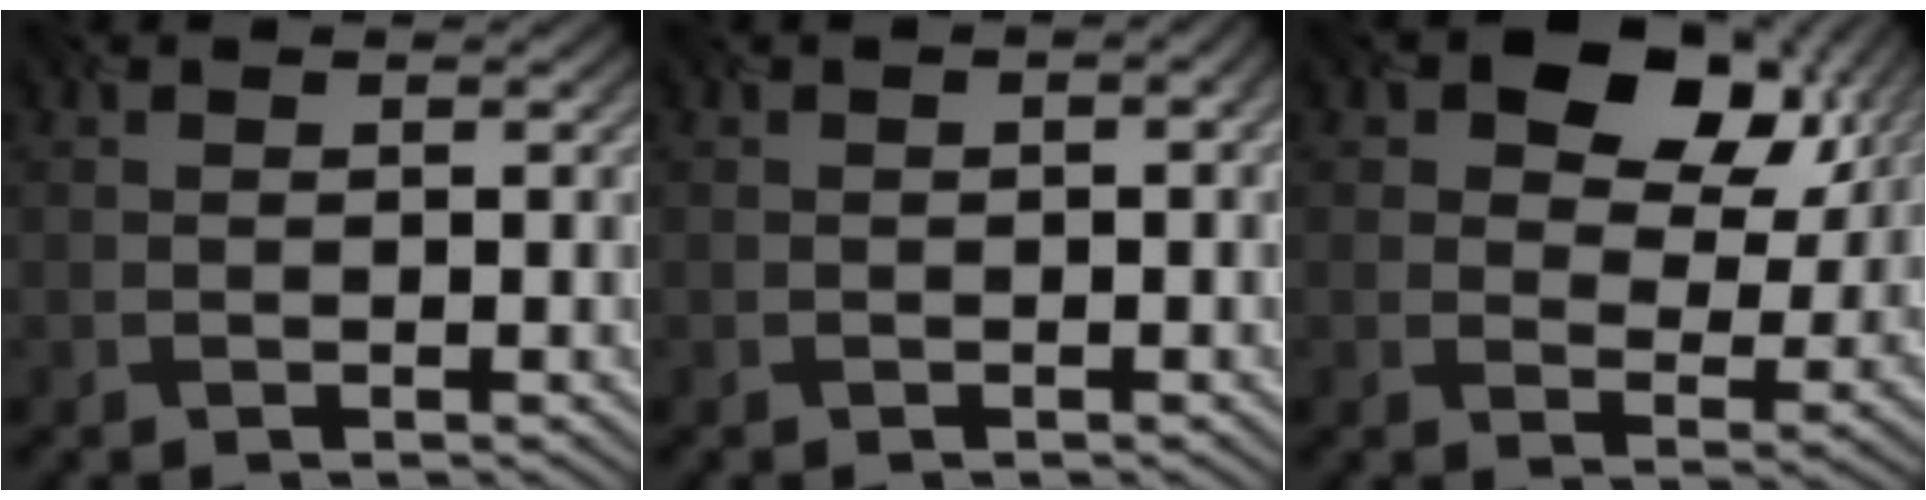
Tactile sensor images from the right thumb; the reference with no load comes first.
{"total": 1.9, "force": [0.1, 0.8, 1.7], "torque": [-0.016, 0.001, -0.003]}
{"total": 11.0, "force": [5.3, 6.9, 6.8], "torque": [-0.105, 0.001, 0.088]}